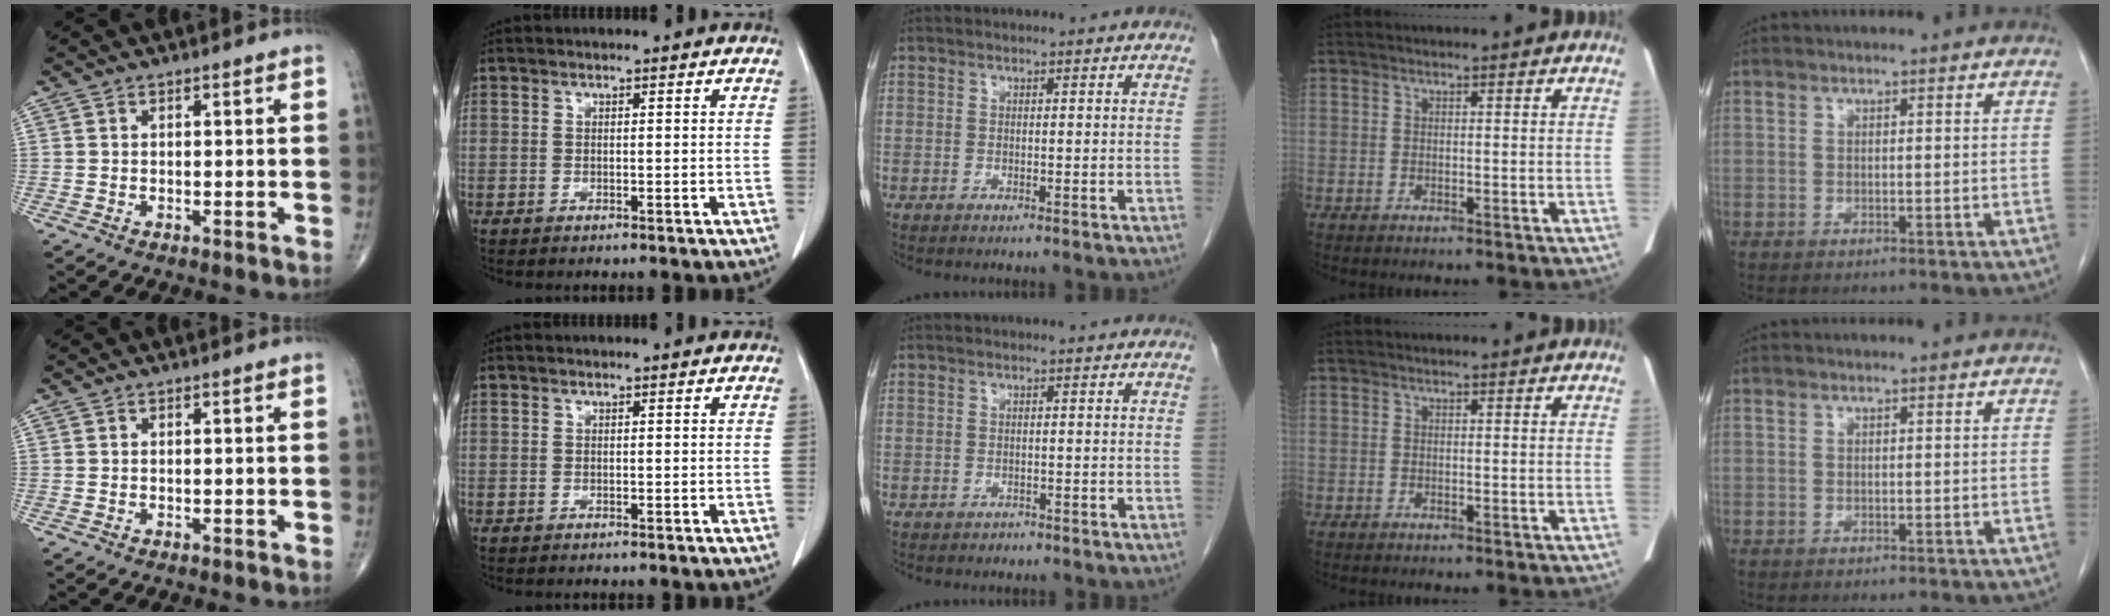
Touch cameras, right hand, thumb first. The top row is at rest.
{"middle": {"total": 0.7, "force": [-0.5, 0.5, 0.0], "torque": [-0.005, 0.001, -0.008]}}